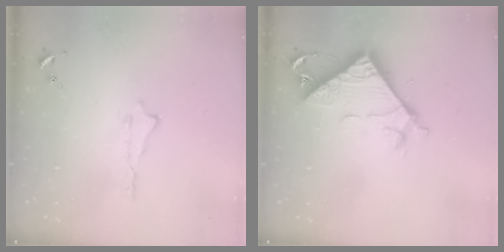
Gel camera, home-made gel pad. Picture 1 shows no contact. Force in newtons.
{"total": 9.7, "press": 9.7, "slide": 0.8}